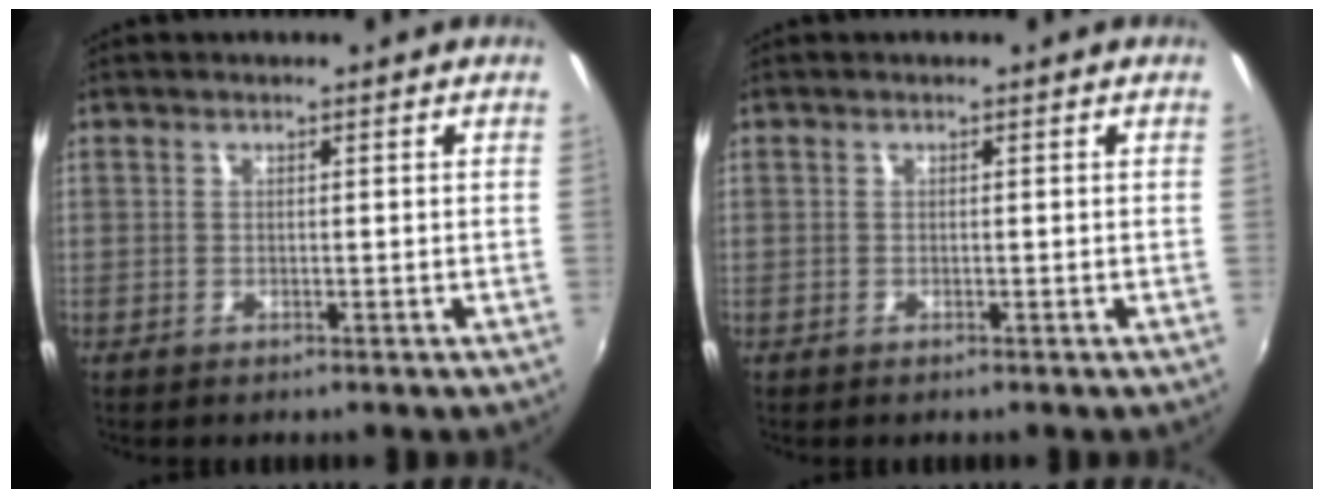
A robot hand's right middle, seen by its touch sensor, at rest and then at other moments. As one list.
[{"total": 0.0}]